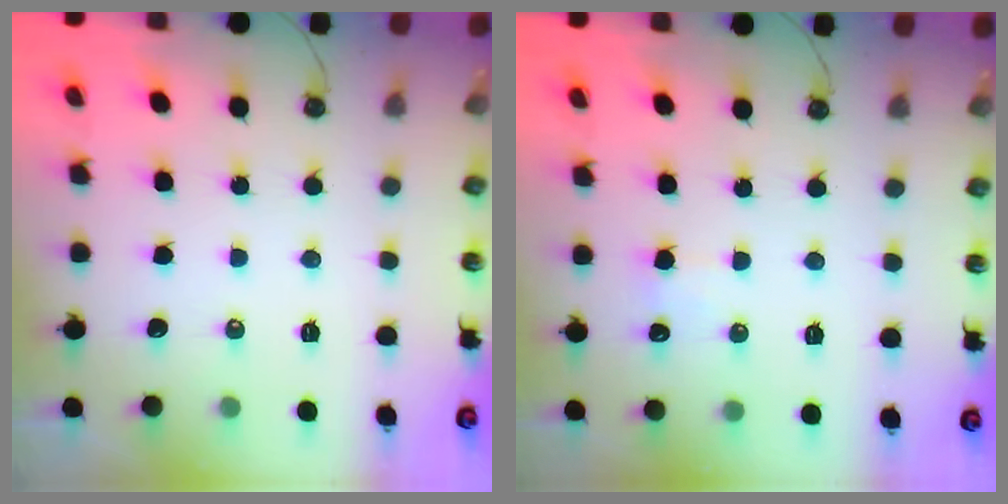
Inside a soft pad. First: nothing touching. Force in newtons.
{"total": 6.2, "press": 6.1, "slide": 0.9}